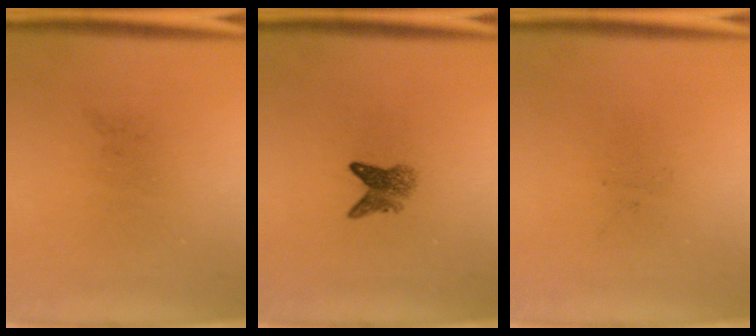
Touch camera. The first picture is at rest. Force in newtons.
{"total": 2.6}
{"total": 0.0}